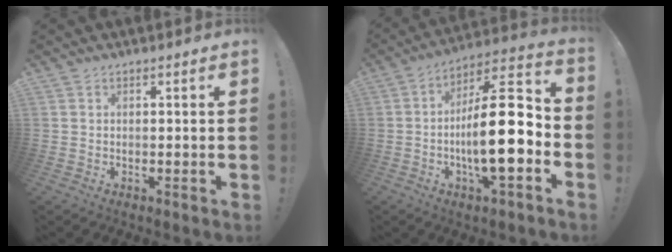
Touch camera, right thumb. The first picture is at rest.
{"total": 20.4, "force": [-3.7, 6.4, 19.1], "torque": [-0.321, 0.021, -0.061]}